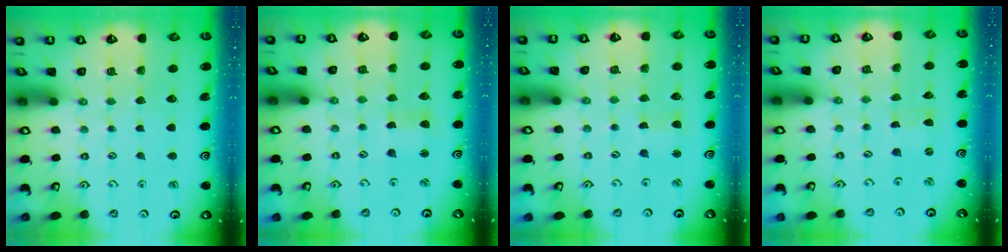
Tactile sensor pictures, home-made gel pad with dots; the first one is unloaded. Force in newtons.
{"total": 2.7, "press": 2.7, "slide": 0.2}
{"total": 2.6, "press": 2.6, "slide": 0.3}
{"total": 0.0}